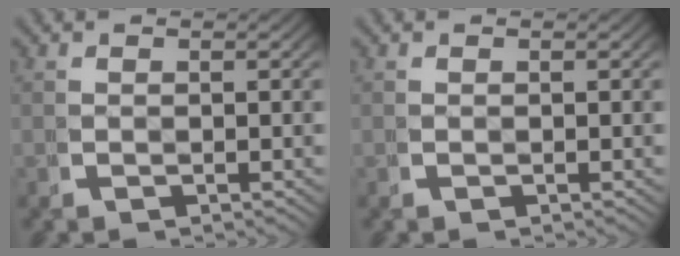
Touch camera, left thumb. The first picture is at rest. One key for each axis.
{"total": 0.0}